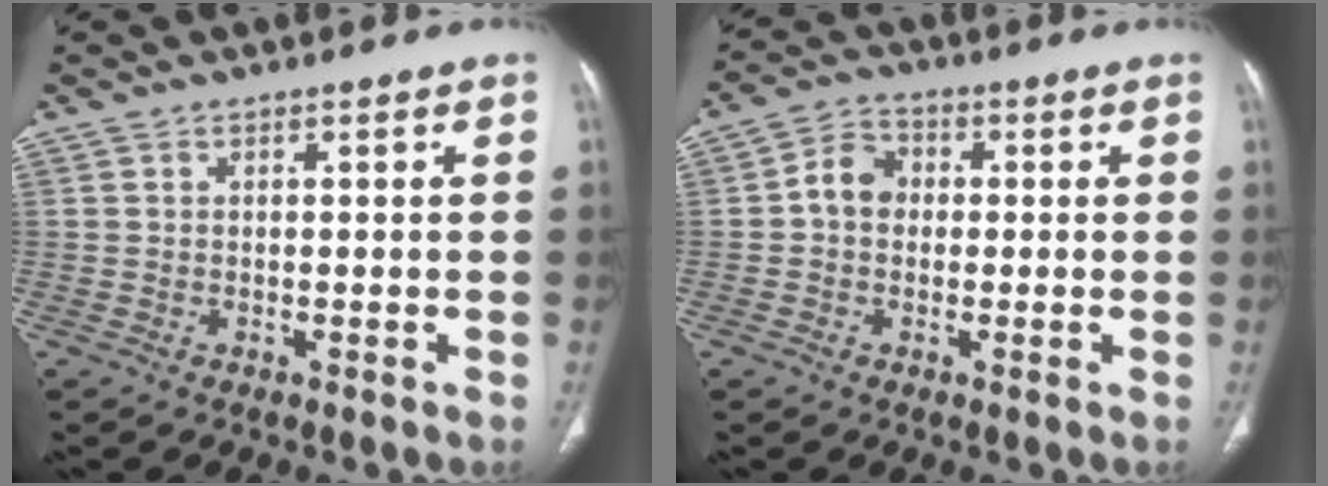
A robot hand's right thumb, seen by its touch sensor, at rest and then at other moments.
{"total": 5.5, "force": [0.0, 4.6, 3.1], "torque": [-0.040, 0.018, -0.011]}